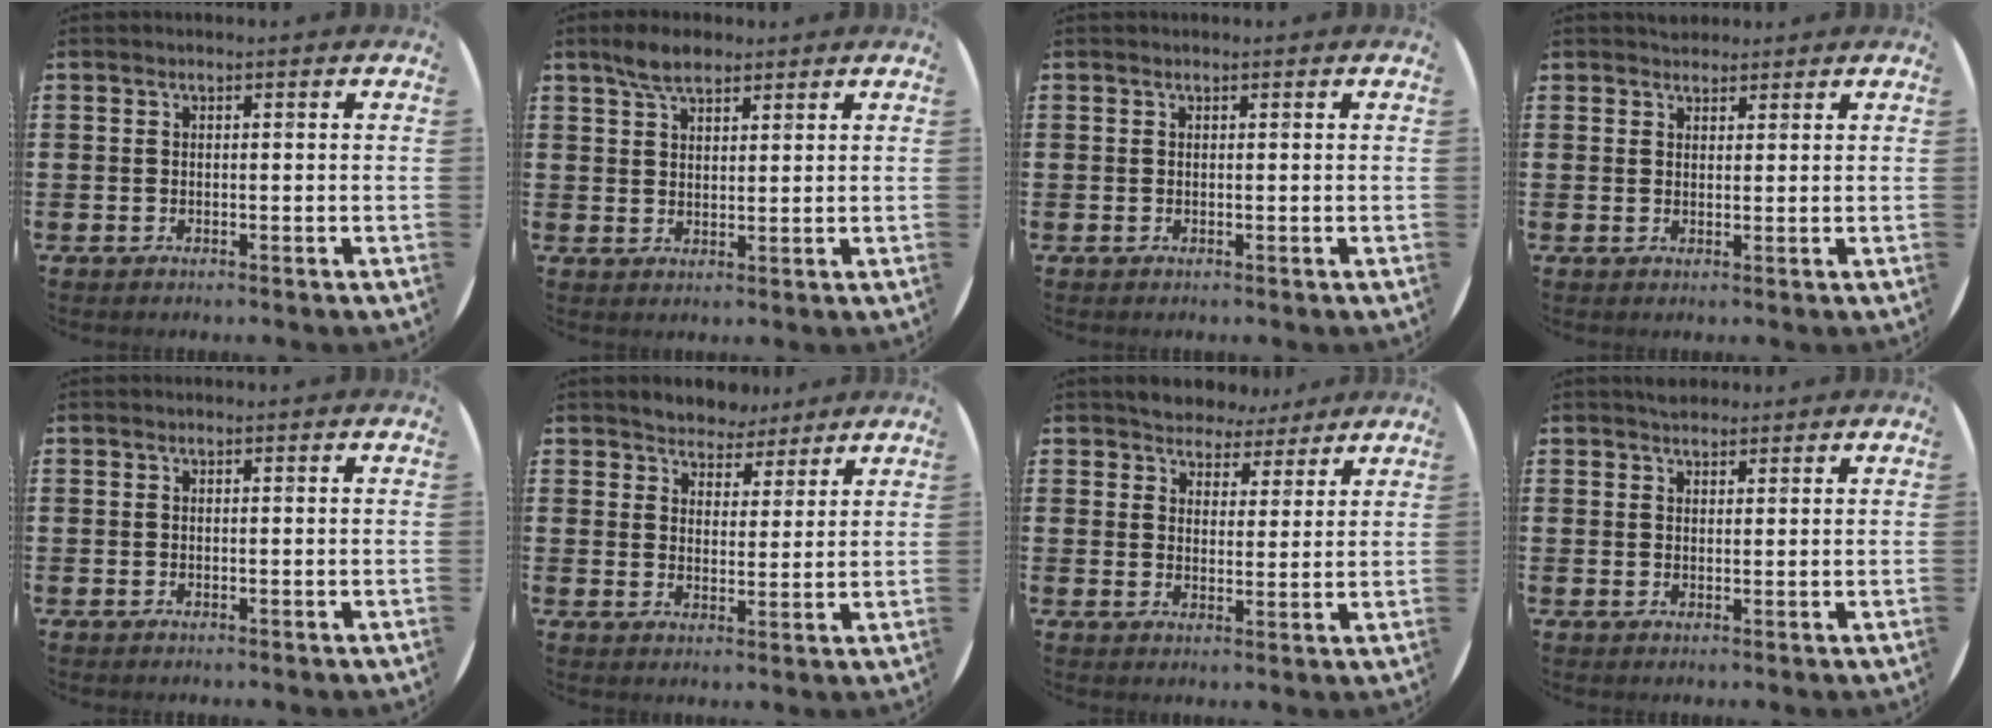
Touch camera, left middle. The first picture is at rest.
{"total": 4.4, "force": [3.5, 1.8, 2.0], "torque": [-0.039, 0.001, 0.064]}
{"total": 0.0}
{"total": 1.9, "force": [1.8, 0.6, -0.2], "torque": [0.008, 0.000, 0.035]}
{"total": 0.0}
{"total": 4.6, "force": [4.4, 1.5, -0.1], "torque": [-0.016, -0.015, 0.081]}
{"total": 4.7, "force": [4.5, 1.5, 0.1], "torque": [-0.021, -0.015, 0.083]}
{"total": 1.8, "force": [1.7, 0.6, 0.1], "torque": [0.002, 0.001, 0.032]}